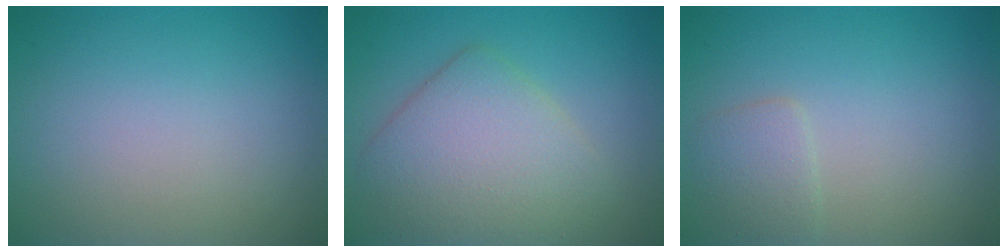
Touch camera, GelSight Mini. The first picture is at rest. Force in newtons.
{"total": 6.1, "press": 6.1, "slide": 0.4}
{"total": 1.8, "press": 1.8, "slide": 0.0}